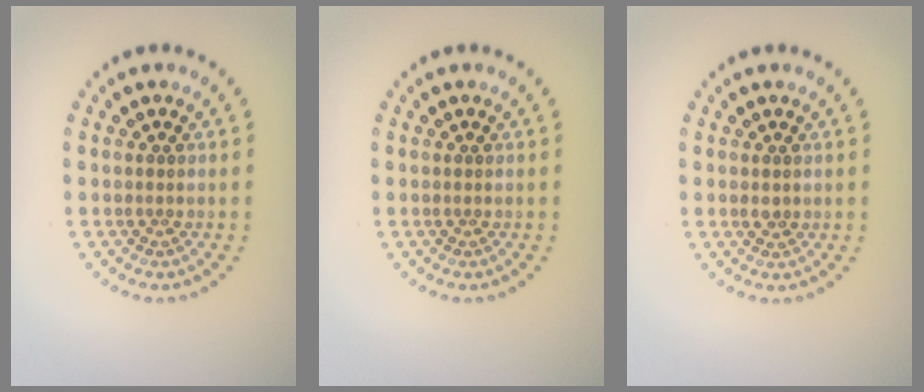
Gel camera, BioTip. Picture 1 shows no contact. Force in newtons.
{"total": 0.0}
{"total": 0.8, "press": 0.7, "slide": 0.3}